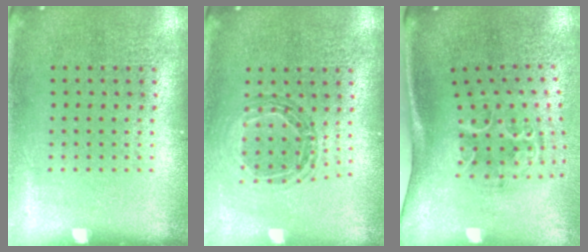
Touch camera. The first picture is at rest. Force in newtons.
{"total": 0.5, "press": 0.5, "slide": 0.0}
{"total": 1.7, "press": 1.3, "slide": 1.1}